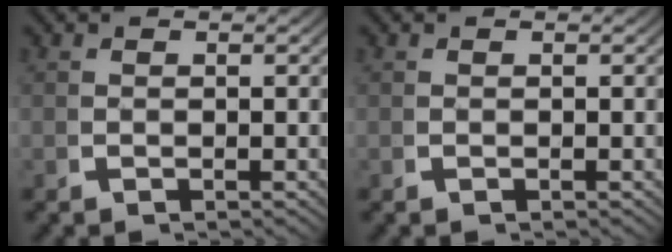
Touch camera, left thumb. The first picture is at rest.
{"total": 0.0}